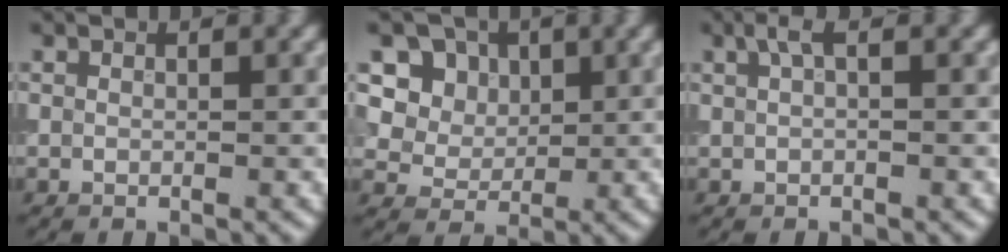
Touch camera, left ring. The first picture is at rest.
{"total": 10.1, "force": [4.9, 7.7, 4.2], "torque": [-0.100, 0.015, 0.076]}
{"total": 1.2, "force": [0.5, 0.1, 1.1], "torque": [-0.024, 0.004, 0.008]}